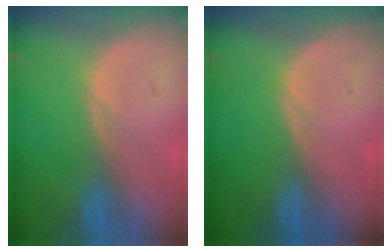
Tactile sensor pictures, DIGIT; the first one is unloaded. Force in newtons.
{"total": 0.0}